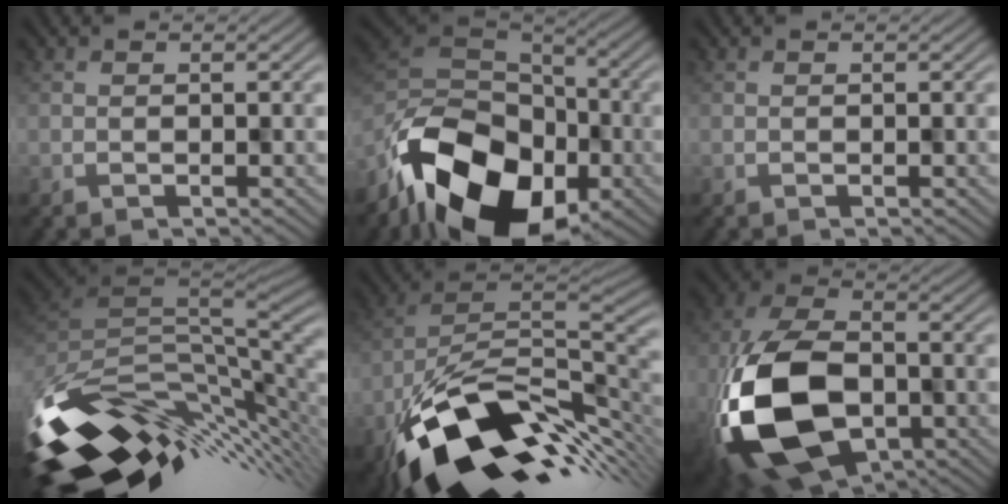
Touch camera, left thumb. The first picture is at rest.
{"total": 17.0, "force": [-9.5, 10.4, 9.5], "torque": [-0.227, -0.041, -0.161]}
{"total": 0.0}
{"total": 13.8, "force": [-5.2, 6.8, 10.7], "torque": [-0.234, -0.025, -0.084]}
{"total": 16.4, "force": [-7.6, 8.4, 11.8], "torque": [-0.214, -0.027, -0.132]}
{"total": 17.5, "force": [-5.8, 10.8, 12.5], "torque": [-0.304, -0.045, -0.100]}